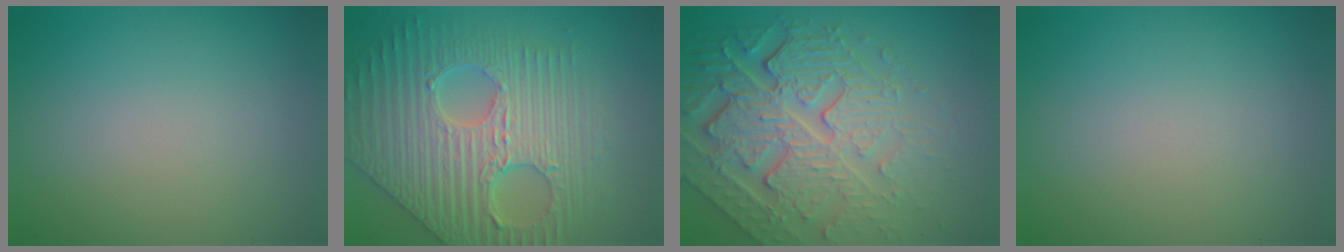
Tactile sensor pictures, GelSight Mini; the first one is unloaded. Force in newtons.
{"total": 7.7, "press": 6.4, "slide": 4.3}
{"total": 8.6, "press": 5.9, "slide": 6.3}
{"total": 0.0}